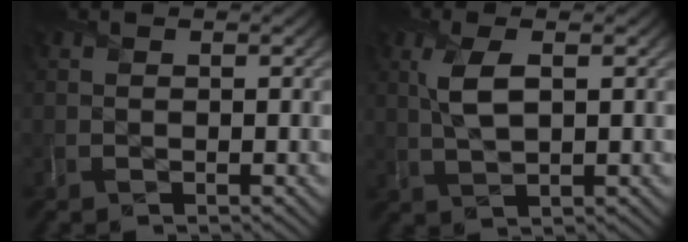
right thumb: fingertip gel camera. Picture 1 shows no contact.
{"total": 4.2, "force": [1.1, 1.6, 3.8], "torque": [-0.093, 0.003, 0.023]}